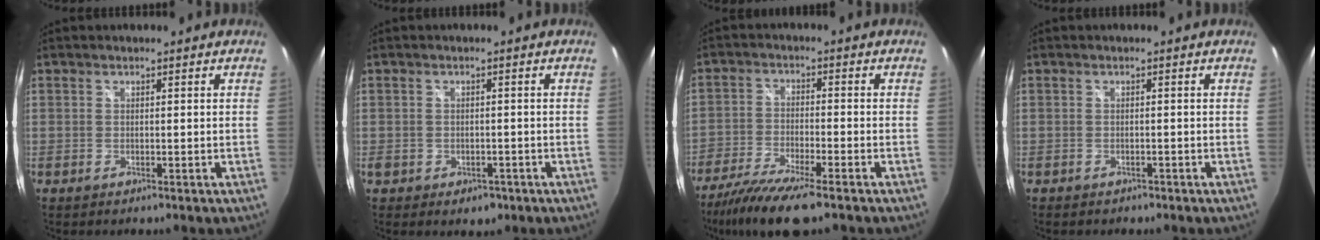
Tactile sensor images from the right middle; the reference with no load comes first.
{"total": 4.1, "force": [-1.7, 3.2, 2.1], "torque": [-0.040, -0.006, -0.019]}
{"total": 10.4, "force": [-8.0, 1.6, 6.5], "torque": [-0.152, -0.032, -0.154]}
{"total": 1.3, "force": [-0.9, 0.9, 0.3], "torque": [-0.009, -0.003, -0.012]}